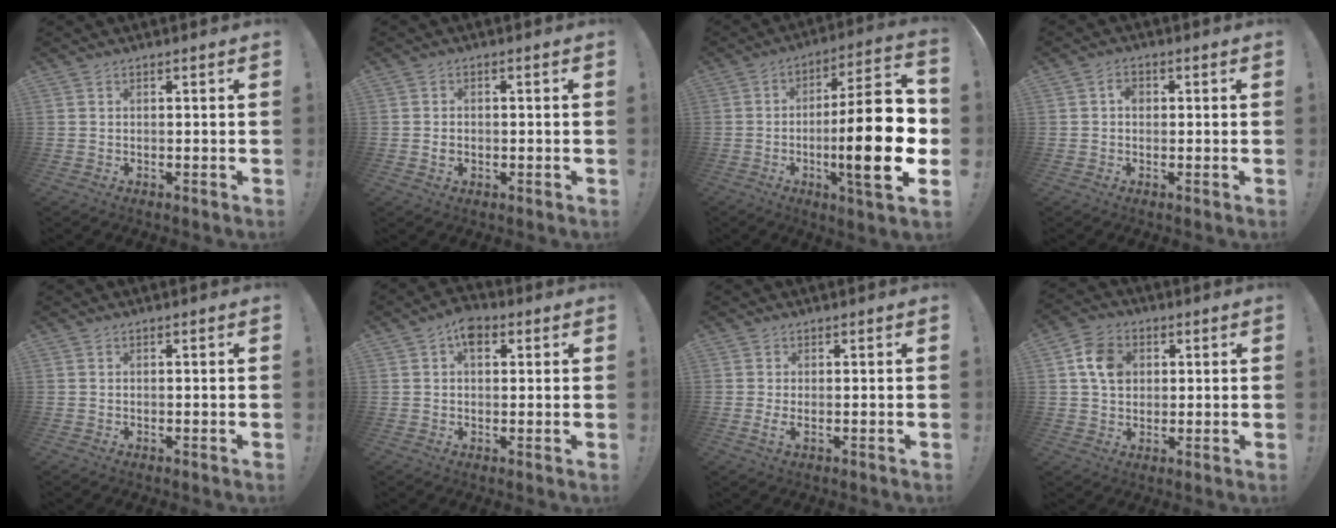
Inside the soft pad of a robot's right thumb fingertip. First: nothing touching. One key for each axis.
{"total": 1.9, "fx": -0.4, "fy": 1.6, "fz": 0.9, "tx": -0.006, "ty": 0.003, "tz": -0.009}
{"total": 23.1, "fx": -4.0, "fy": 5.0, "fz": 22.2, "tx": -0.351, "ty": 0.017, "tz": -0.064}
{"total": 2.8, "fx": 0.1, "fy": 2.1, "fz": 1.8, "tx": -0.030, "ty": 0.005, "tz": -0.001}
{"total": 0.0}
{"total": 6.0, "fx": 2.6, "fy": 3.9, "fz": 3.7, "tx": -0.046, "ty": -0.006, "tz": 0.045}
{"total": 1.7, "fx": 0.4, "fy": 0.1, "fz": 1.7, "tx": -0.022, "ty": -0.007, "tz": 0.007}
{"total": 9.3, "fx": 2.3, "fy": 7.4, "fz": 5.2, "tx": -0.085, "ty": 0.010, "tz": 0.046}